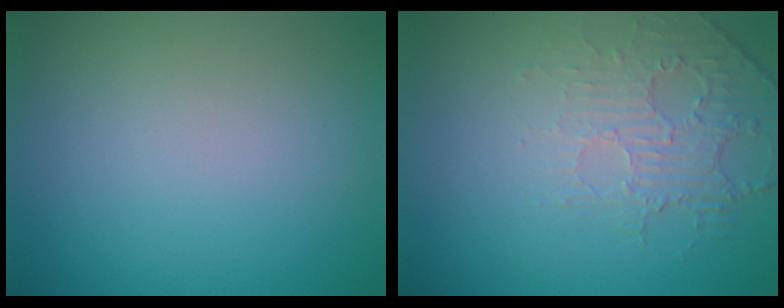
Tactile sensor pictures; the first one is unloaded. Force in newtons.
{"total": 2.1, "press": 1.2, "slide": 1.7}